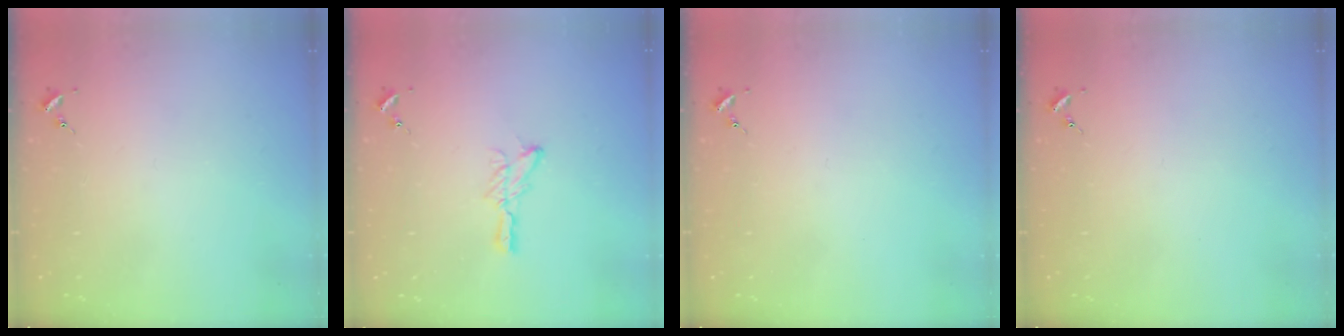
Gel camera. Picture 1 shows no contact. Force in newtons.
{"total": 6.1, "press": 6.0, "slide": 0.7}
{"total": 0.0}
{"total": 0.0}